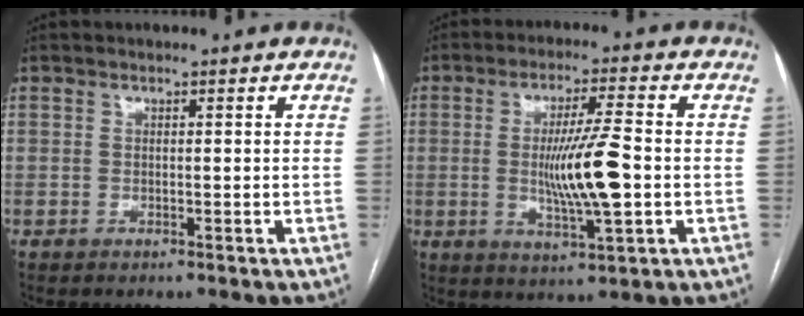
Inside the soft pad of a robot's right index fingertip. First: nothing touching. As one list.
[{"total": 10.3, "force": [-0.9, 0.6, 10.2], "torque": [-0.184, -0.009, -0.018]}]